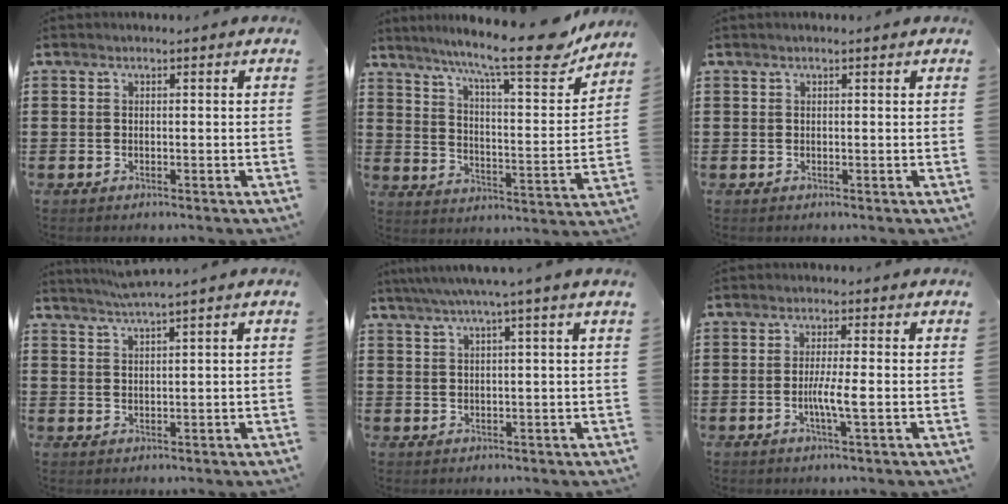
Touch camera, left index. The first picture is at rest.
{"total": 14.1, "force": [11.3, 1.4, 8.3], "torque": [-0.147, -0.070, 0.180]}
{"total": 0.6, "force": [0.4, 0.0, 0.4], "torque": [-0.008, 0.000, 0.008]}
{"total": 2.4, "force": [2.0, -0.7, 1.2], "torque": [-0.025, -0.004, 0.036]}
{"total": 3.5, "force": [2.2, -0.7, 2.6], "torque": [-0.054, -0.001, 0.036]}
{"total": 4.3, "force": [-0.8, 0.2, 4.2], "torque": [-0.081, -0.006, -0.019]}